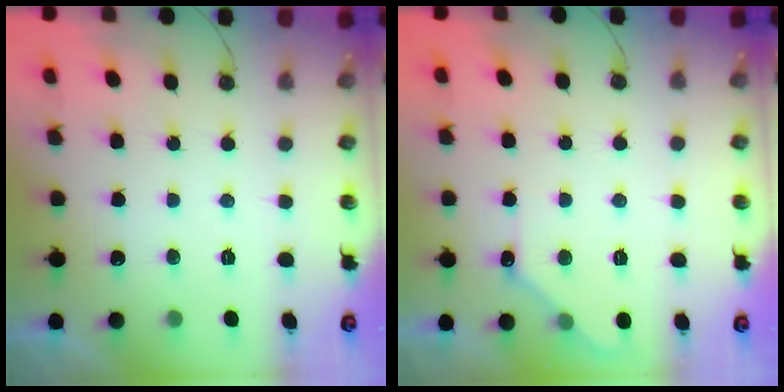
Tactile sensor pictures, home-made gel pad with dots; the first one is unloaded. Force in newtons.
{"total": 5.7, "press": 5.6, "slide": 0.7}